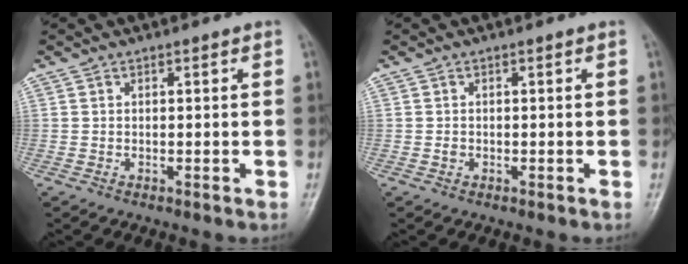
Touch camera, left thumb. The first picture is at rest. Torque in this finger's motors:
{"motor_torque": [-0.03, -0.04, -0.09, -0.06, 0.00]}